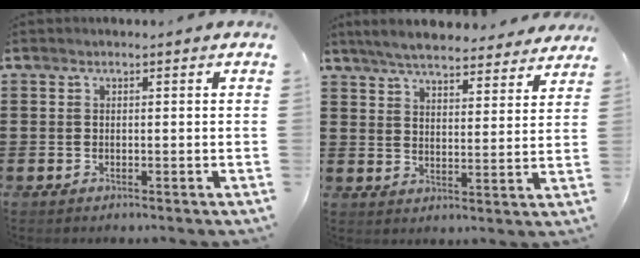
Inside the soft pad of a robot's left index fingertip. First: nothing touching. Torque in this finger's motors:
{"motor_torque": [2.14, 0.00, 0.65, 0.08]}